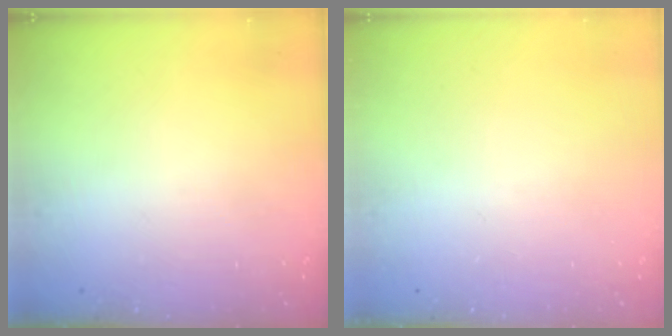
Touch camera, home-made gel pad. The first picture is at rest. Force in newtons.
{"total": 0.0}